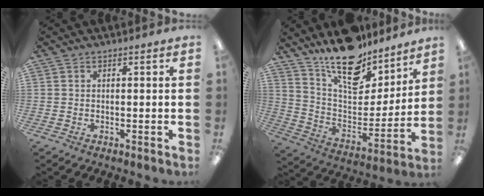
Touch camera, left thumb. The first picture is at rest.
{"total": 19.3, "force": [15.2, 8.2, 8.5], "torque": [-0.142, -0.114, 0.271]}